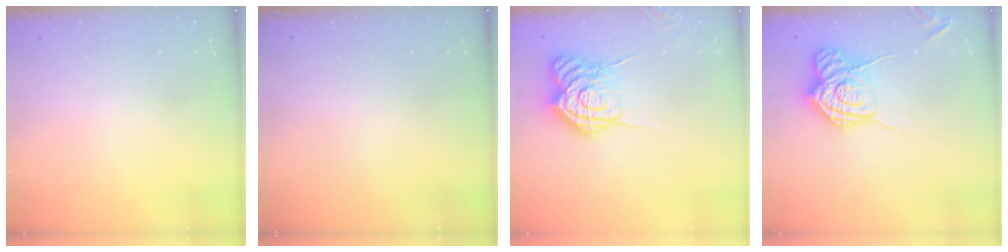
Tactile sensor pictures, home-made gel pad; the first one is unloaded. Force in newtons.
{"total": 0.0}
{"total": 15.5, "press": 15.5, "slide": 1.1}
{"total": 14.2, "press": 14.1, "slide": 0.8}